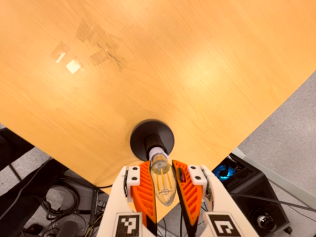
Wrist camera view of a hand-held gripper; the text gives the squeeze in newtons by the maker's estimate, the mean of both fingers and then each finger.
{"total": 23.2, "left": 24.7, "right": 21.7}